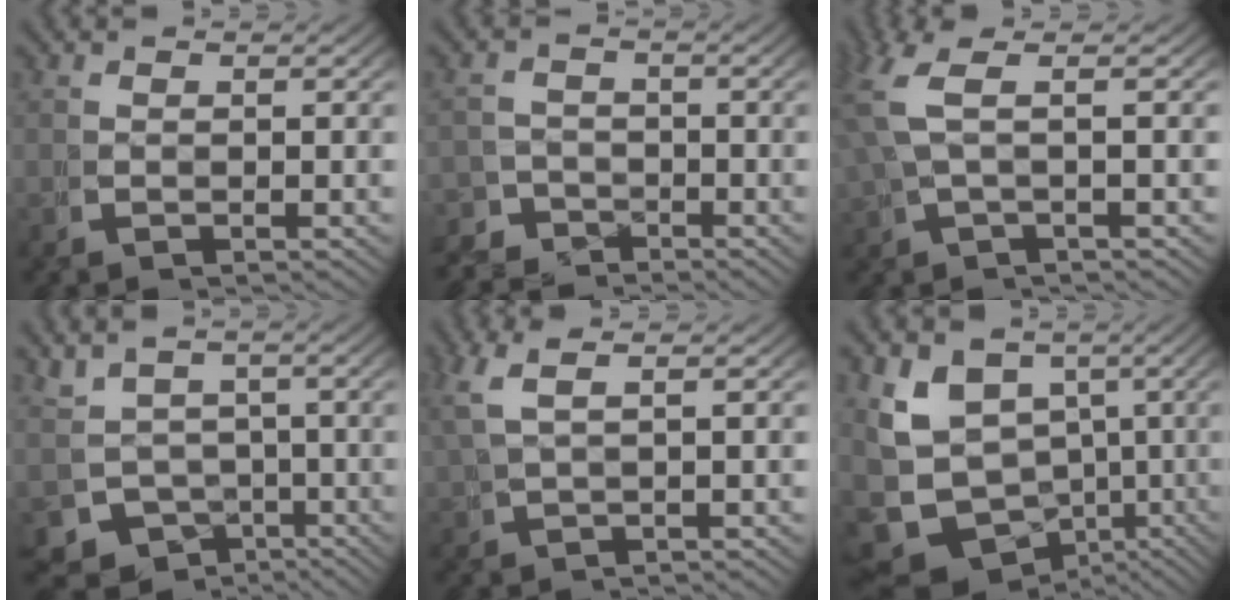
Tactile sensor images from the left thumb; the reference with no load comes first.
{"total": 3.4, "force": [-2.9, 1.8, 0.2], "torque": [0.020, -0.016, -0.053]}
{"total": 4.2, "force": [1.3, 1.2, 3.8], "torque": [-0.085, 0.008, 0.028]}
{"total": 11.1, "force": [-4.4, 9.4, 4.0], "torque": [-0.083, -0.058, -0.065]}
{"total": 3.2, "force": [1.9, 0.7, 2.4], "torque": [-0.051, 0.007, 0.041]}
{"total": 13.2, "force": [-2.6, 10.3, 7.8], "torque": [-0.167, -0.065, -0.018]}